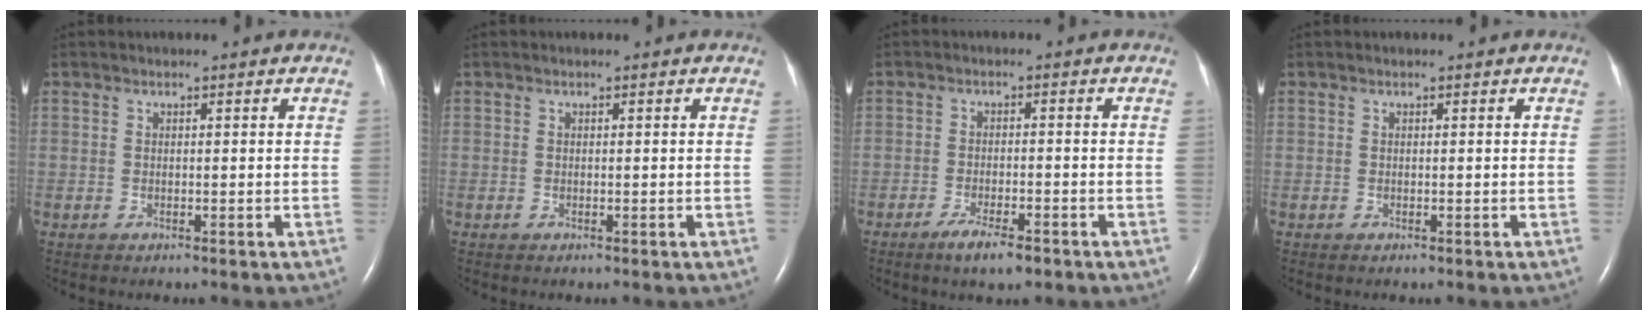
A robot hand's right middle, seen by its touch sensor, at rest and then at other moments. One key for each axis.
{"total": 0.0}
{"total": 4.3, "fx": -2.9, "fy": 0.8, "fz": 3.0, "tx": -0.059, "ty": -0.005, "tz": -0.047}
{"total": 0.0}